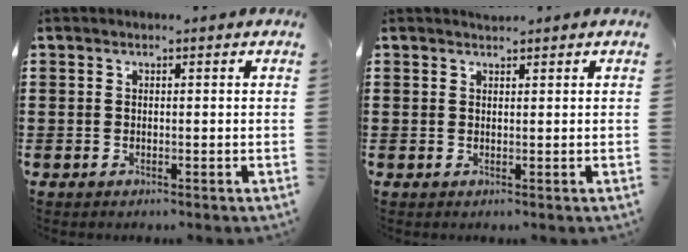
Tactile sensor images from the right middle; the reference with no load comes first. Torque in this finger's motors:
{"motor_torque": [0.00, 0.00, 0.00, -0.01]}